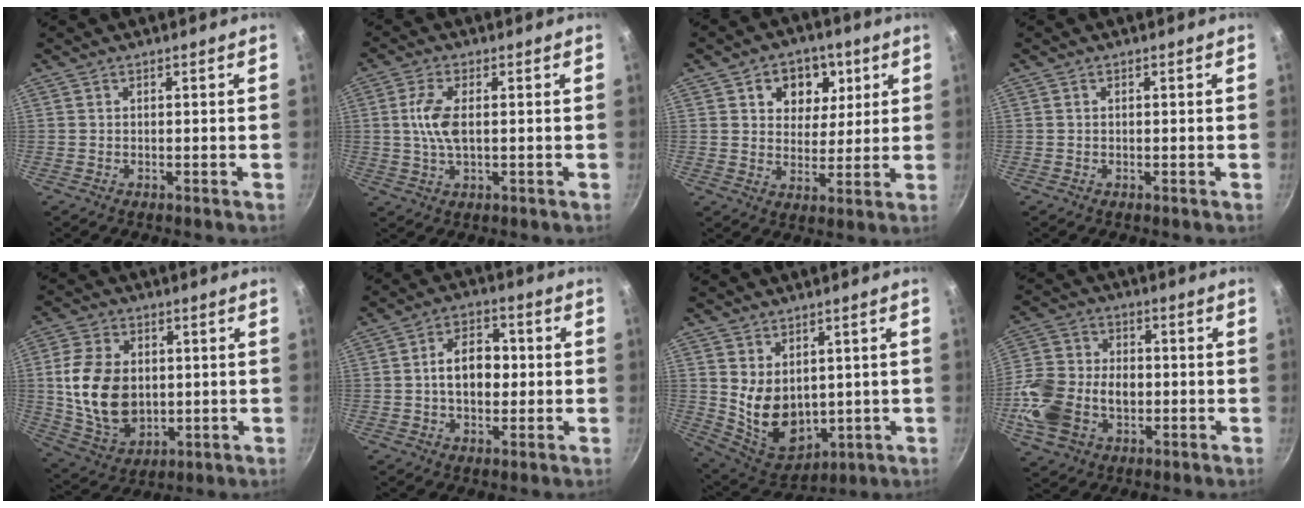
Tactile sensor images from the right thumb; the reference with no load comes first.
{"total": 6.4, "force": [0.7, 2.8, 5.8], "torque": [-0.131, -0.002, 0.011]}
{"total": 10.0, "force": [4.1, 7.6, 5.1], "torque": [-0.028, -0.011, 0.062]}
{"total": 0.0}
{"total": 15.9, "force": [0.9, 11.2, 11.2], "torque": [-0.191, -0.008, 0.031]}
{"total": 9.2, "force": [0.1, 6.0, 7.0], "torque": [-0.089, 0.018, -0.005]}
{"total": 11.7, "force": [1.0, 8.3, 8.2], "torque": [-0.113, -0.019, 0.053]}
{"total": 16.5, "force": [-2.9, 12.0, 11.0], "torque": [-0.214, 0.019, -0.051]}